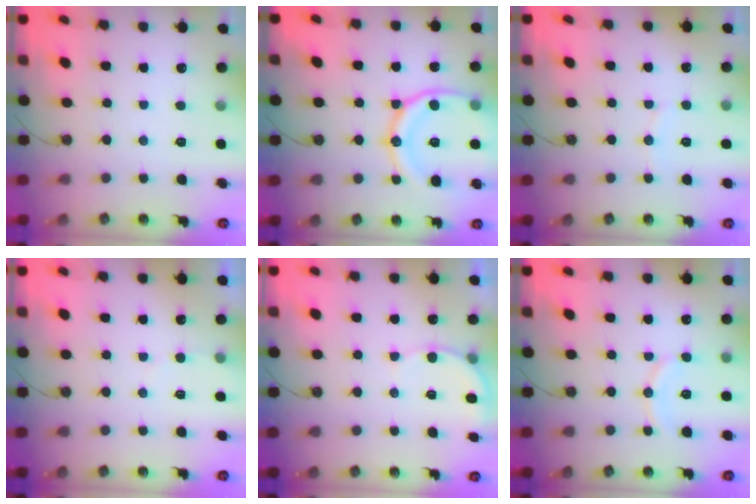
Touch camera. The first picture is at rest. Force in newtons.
{"total": 16.9, "press": 16.8, "slide": 1.9}
{"total": 4.4, "press": 4.4, "slide": 0.5}
{"total": 2.6, "press": 2.6, "slide": 0.3}
{"total": 5.5, "press": 5.4, "slide": 0.7}
{"total": 8.3, "press": 8.2, "slide": 1.1}